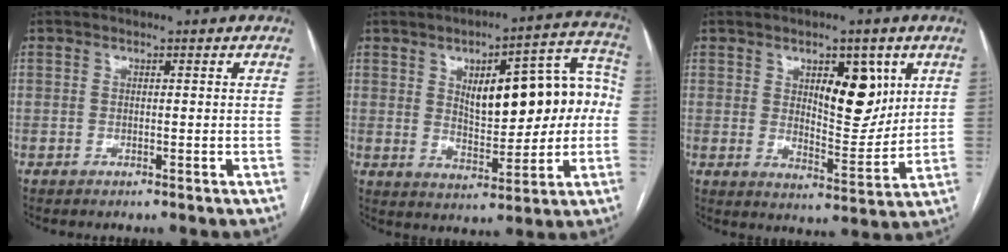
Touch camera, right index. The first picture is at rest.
{"total": 16.4, "force": [1.9, 6.3, 15.0], "torque": [-0.198, 0.040, 0.039]}
{"total": 9.5, "force": [3.7, 3.8, 7.8], "torque": [-0.114, -0.002, 0.064]}